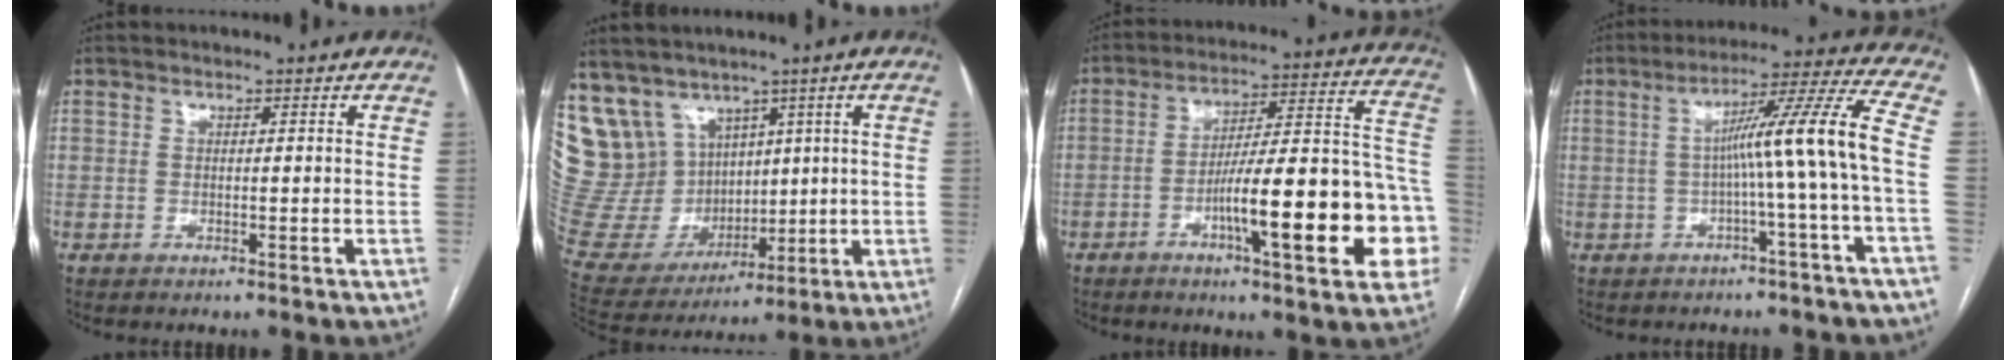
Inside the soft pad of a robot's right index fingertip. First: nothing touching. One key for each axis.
{"total": 17.3, "fx": 8.9, "fy": 13.9, "fz": 5.4, "tx": -0.149, "ty": 0.071, "tz": 0.212}
{"total": 20.5, "fx": -6.6, "fy": 2.8, "fz": 19.2, "tx": -0.214, "ty": 0.030, "tz": -0.086}
{"total": 10.8, "fx": -1.2, "fy": -2.5, "fz": 10.4, "tx": -0.155, "ty": 0.023, "tz": -0.013}